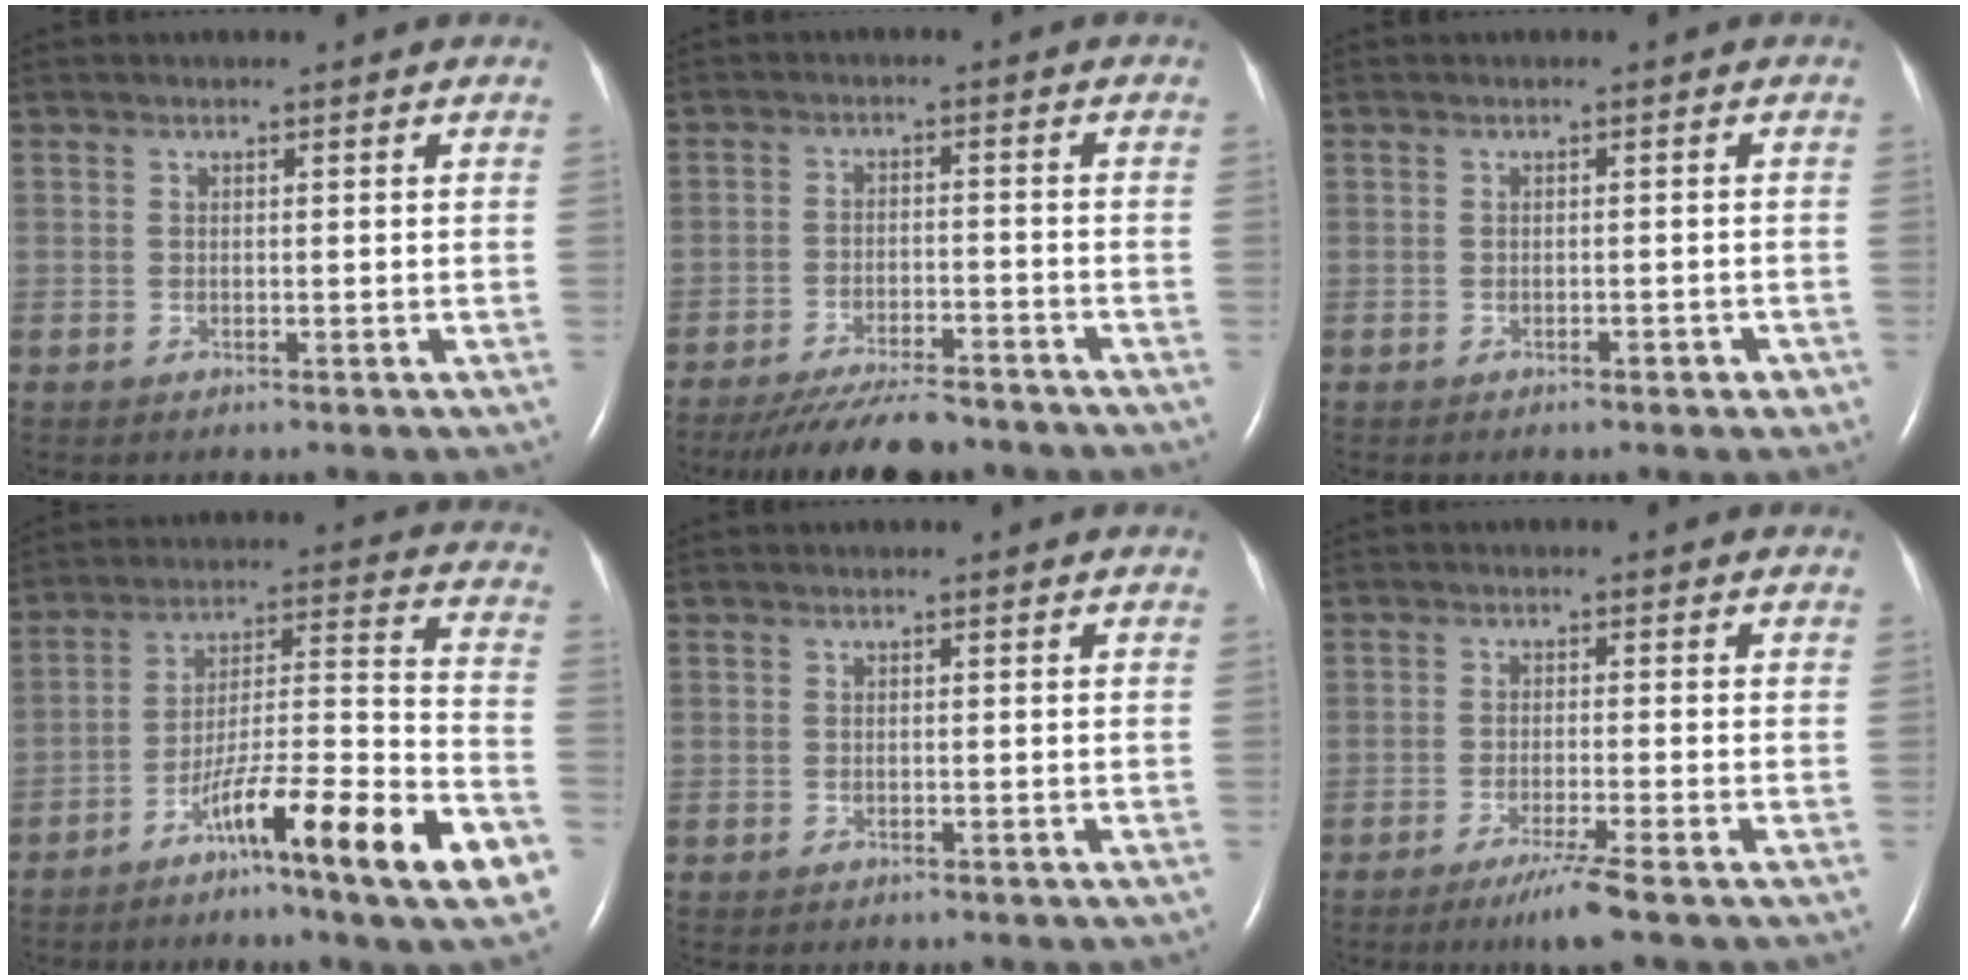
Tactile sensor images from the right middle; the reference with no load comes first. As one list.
[{"total": 10.5, "force": [-9.5, 1.7, 4.3], "torque": [-0.067, -0.014, -0.146]}, {"total": 1.5, "force": [-0.9, 0.6, 1.0], "torque": [-0.014, 0.002, -0.009]}, {"total": 17.6, "force": [-9.8, 0.1, 14.6], "torque": [-0.214, -0.008, -0.158]}, {"total": 0.0}, {"total": 4.5, "force": [-3.1, -1.0, 3.1], "torque": [-0.061, -0.014, -0.059]}]